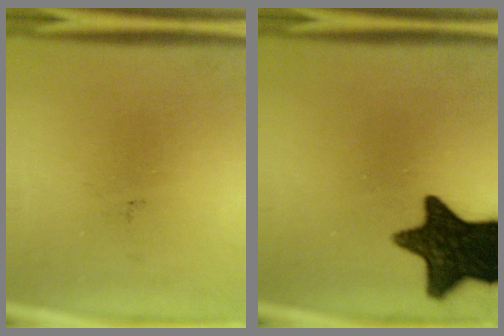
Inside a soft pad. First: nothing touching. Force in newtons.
{"total": 15.4}